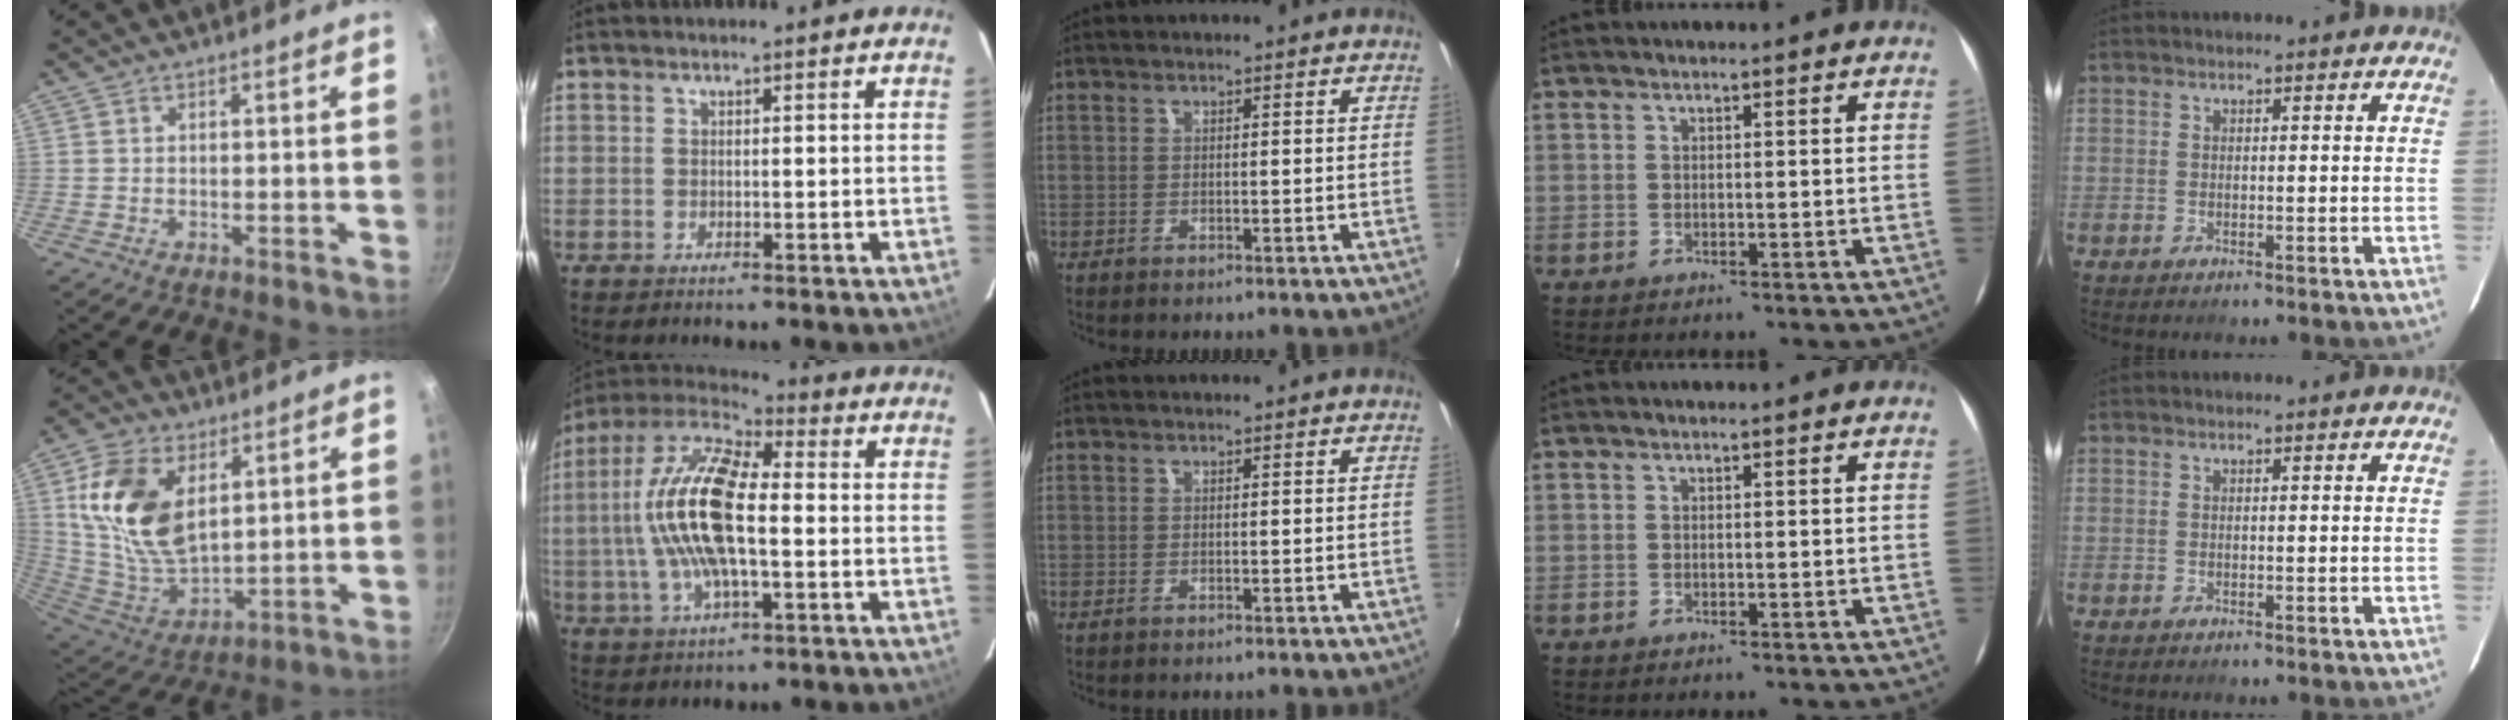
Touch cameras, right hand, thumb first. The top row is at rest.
{"thumb": {"total": 18.0, "force": [5.6, 10.9, 13.3], "torque": [-0.237, -0.030, 0.120]}, "index": {"total": 18.8, "force": [-0.2, 7.1, 17.4], "torque": [-0.345, 0.009, -0.016]}}